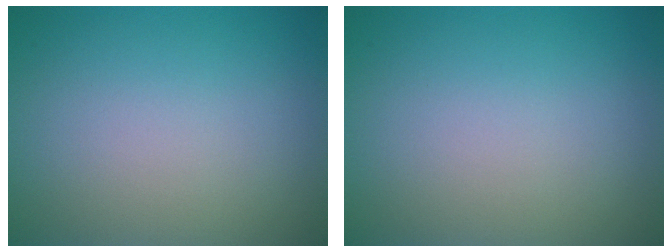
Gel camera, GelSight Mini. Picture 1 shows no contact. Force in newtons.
{"total": 0.0}